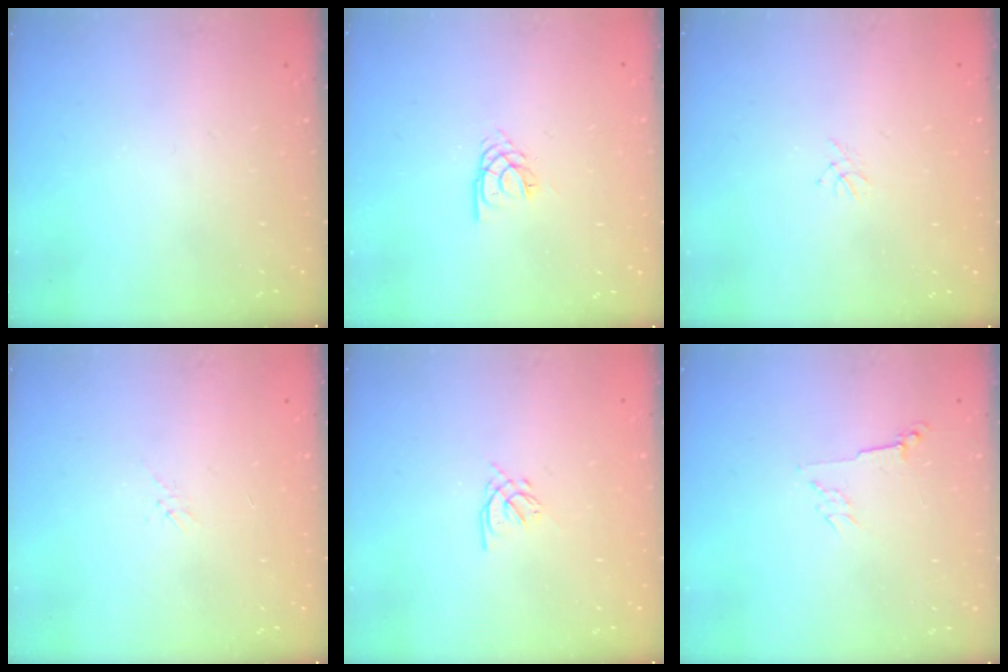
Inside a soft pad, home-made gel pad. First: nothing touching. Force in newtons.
{"total": 3.2, "press": 3.1, "slide": 0.4}
{"total": 1.5, "press": 1.4, "slide": 0.4}
{"total": 0.5, "press": 0.5, "slide": 0.2}
{"total": 1.2, "press": 1.1, "slide": 0.5}
{"total": 2.8, "press": 2.7, "slide": 0.6}